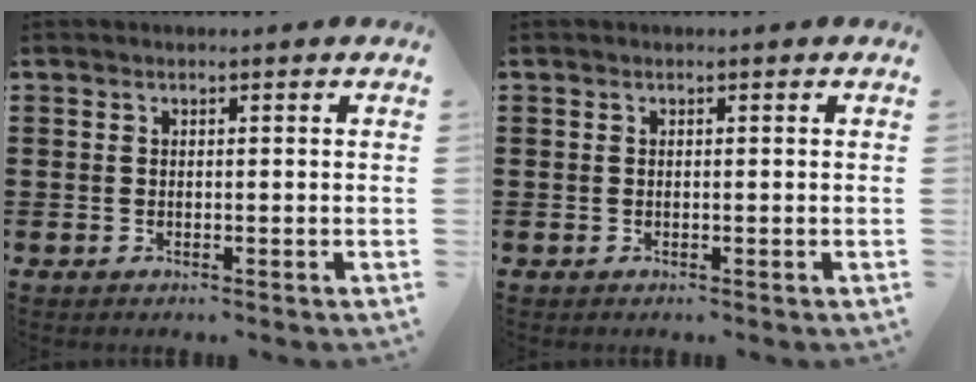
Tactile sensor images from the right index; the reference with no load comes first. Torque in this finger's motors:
{"motor_torque": [-0.48, 0.92, 0.00, 0.00]}